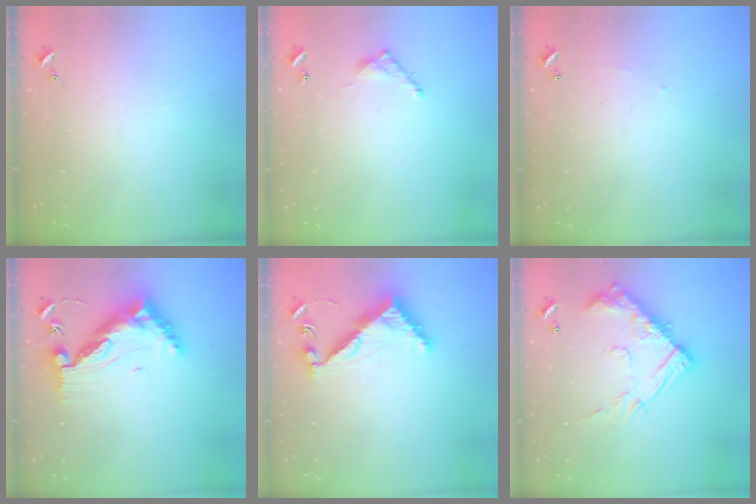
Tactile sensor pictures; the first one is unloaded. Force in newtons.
{"total": 6.3, "press": 6.3, "slide": 0.4}
{"total": 3.7, "press": 3.7, "slide": 0.2}
{"total": 13.4, "press": 13.3, "slide": 1.4}
{"total": 7.5, "press": 7.4, "slide": 0.6}
{"total": 17.5, "press": 17.4, "slide": 1.3}